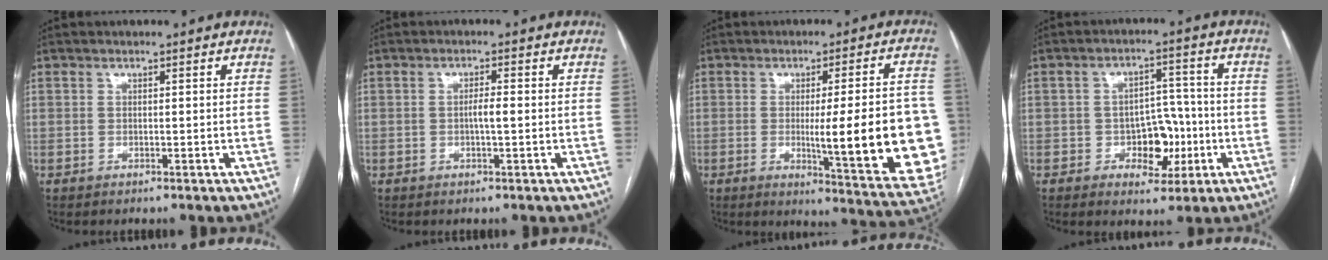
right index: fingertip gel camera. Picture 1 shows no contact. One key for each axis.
{"total": 2.1, "fx": -0.2, "fy": 0.1, "fz": 2.1, "tx": -0.039, "ty": 0.001, "tz": -0.003}
{"total": 18.8, "fx": -2.2, "fy": 2.1, "fz": 18.5, "tx": -0.163, "ty": -0.001, "tz": -0.012}
{"total": 7.3, "fx": -2.0, "fy": 4.4, "fz": 5.4, "tx": -0.072, "ty": 0.017, "tz": -0.024}